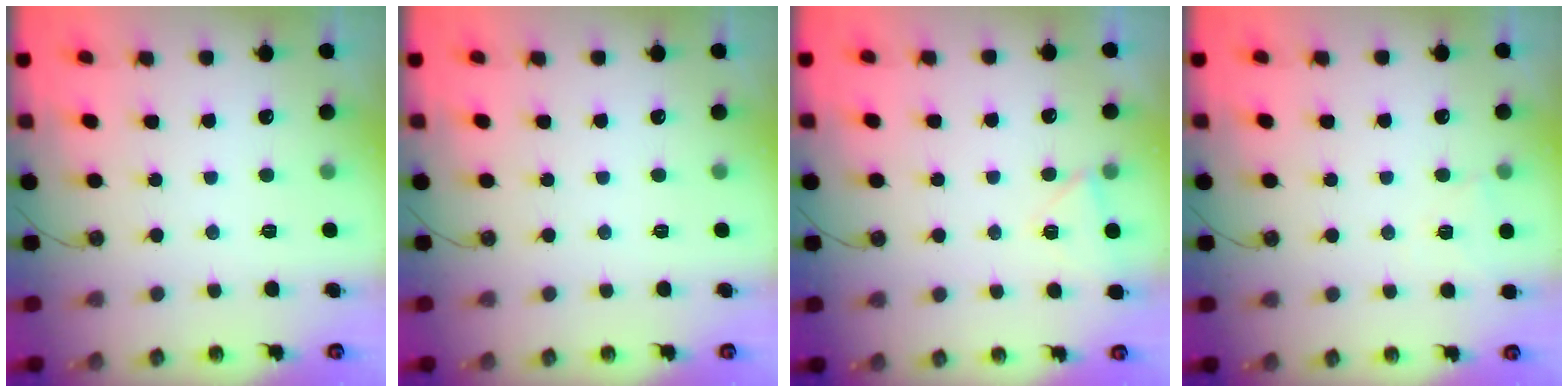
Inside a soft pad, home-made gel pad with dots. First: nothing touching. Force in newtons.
{"total": 0.0}
{"total": 4.8, "press": 4.1, "slide": 2.4}
{"total": 4.8, "press": 4.3, "slide": 2.1}